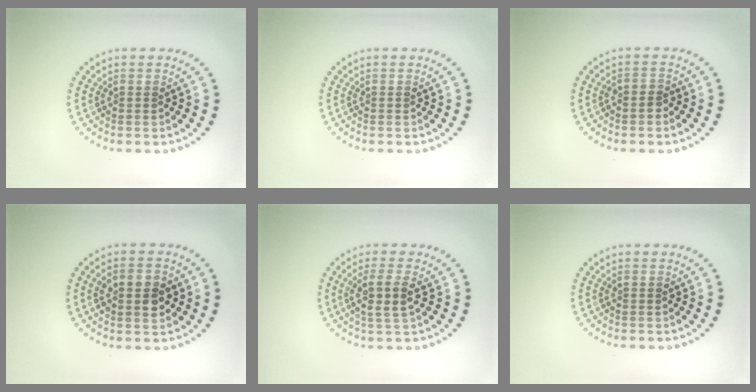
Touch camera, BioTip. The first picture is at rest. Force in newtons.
{"total": 0.0}
{"total": 1.0, "press": 0.7, "slide": 0.6}
{"total": 3.6, "press": 3.6, "slide": 0.2}
{"total": 2.9, "press": 2.6, "slide": 1.4}
{"total": 0.0}